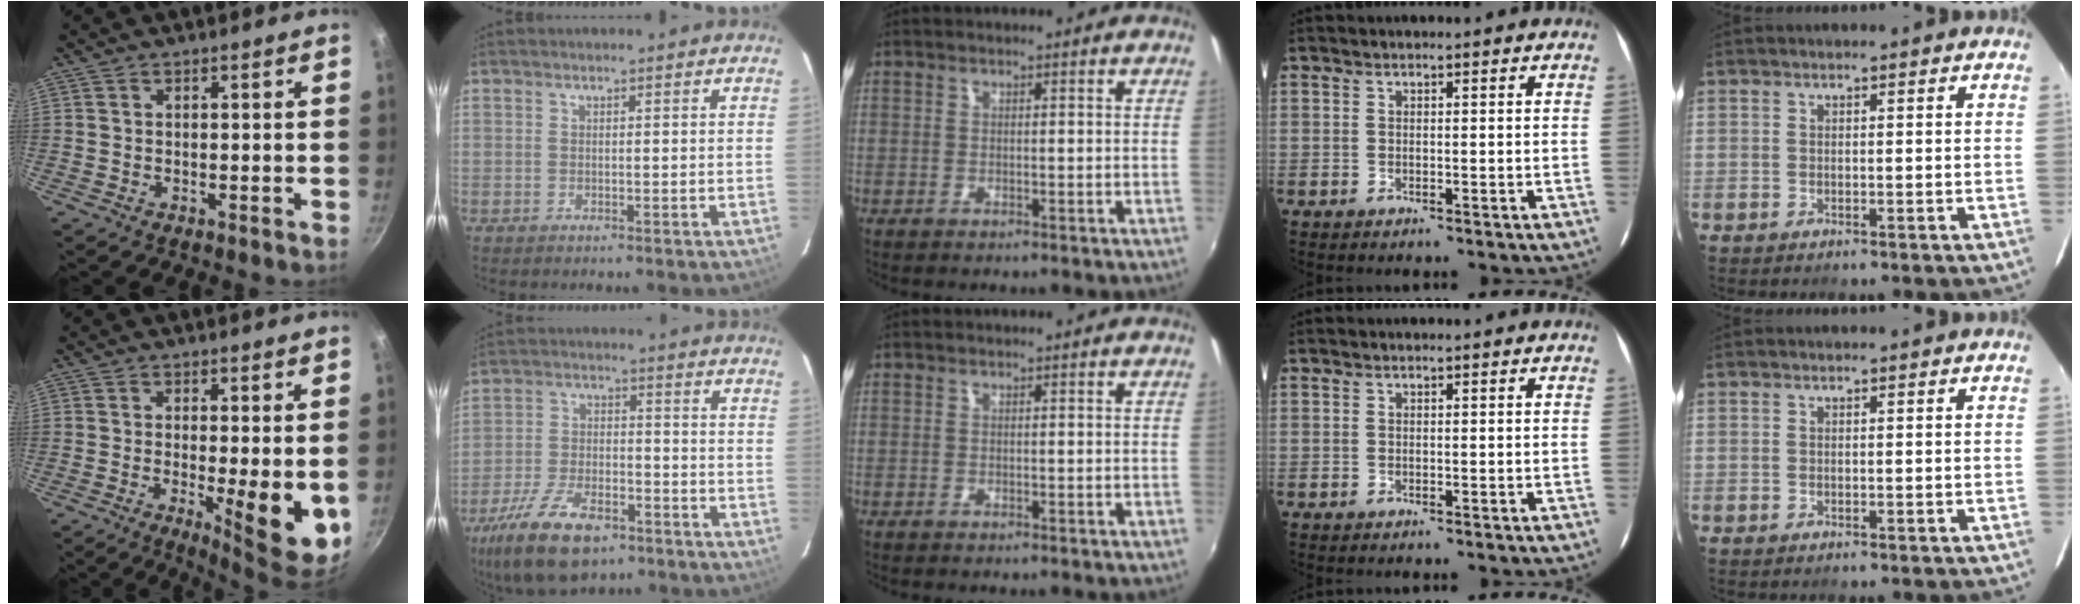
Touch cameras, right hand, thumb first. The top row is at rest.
{"thumb": {"total": 9.2, "force": [-1.5, 1.9, 8.9], "torque": [-0.117, -0.012, -0.011]}, "index": {"total": 15.8, "force": [-10.3, 7.2, 9.6], "torque": [-0.213, -0.022, -0.181]}}